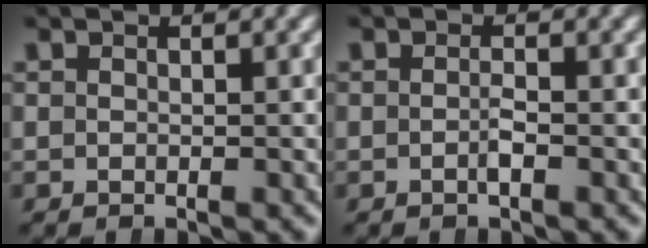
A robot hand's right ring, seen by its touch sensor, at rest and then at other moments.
{"total": 1.0, "force": [-0.6, 0.4, 0.7], "torque": [-0.020, -0.003, -0.014]}